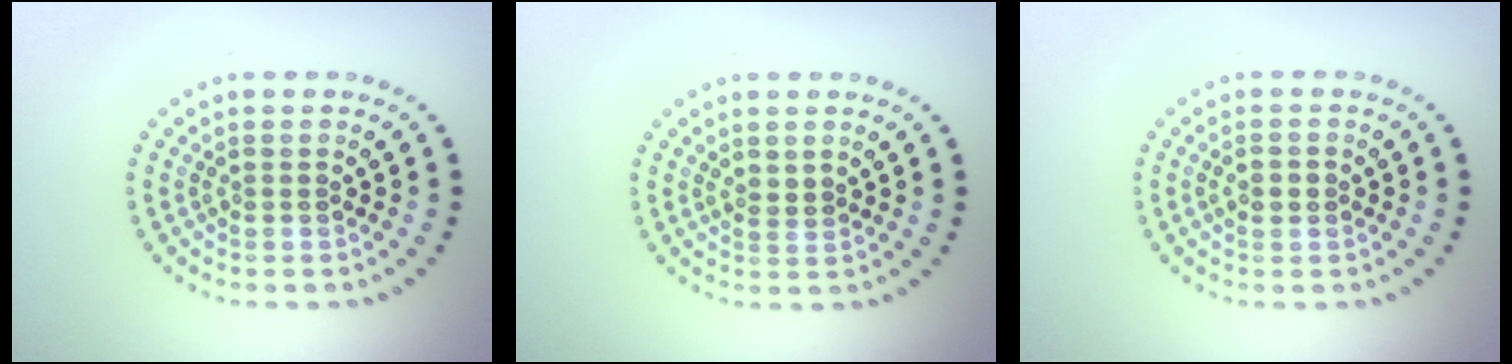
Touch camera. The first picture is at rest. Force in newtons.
{"total": 0.8, "press": 0.8, "slide": 0.2}
{"total": 1.1, "press": 1.1, "slide": 0.1}